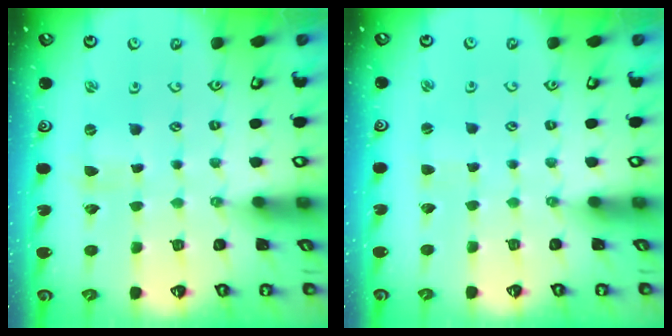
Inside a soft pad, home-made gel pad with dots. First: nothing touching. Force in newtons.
{"total": 1.5, "press": 1.5, "slide": 0.3}